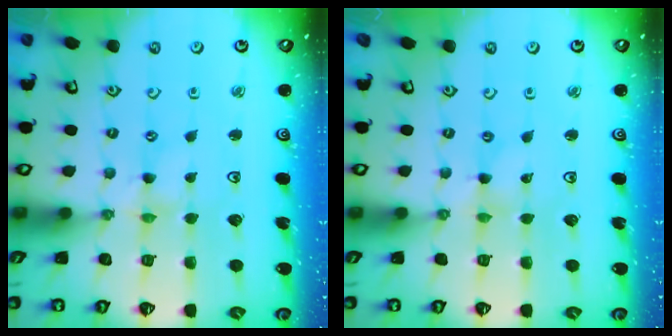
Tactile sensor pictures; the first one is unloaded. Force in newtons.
{"total": 0.0}